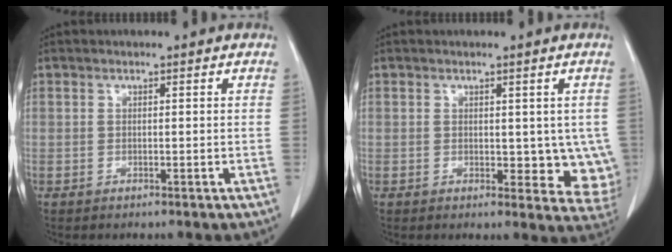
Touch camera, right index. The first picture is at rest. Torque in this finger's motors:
{"motor_torque": [0.07, 0.22, 0.09, 0.02]}